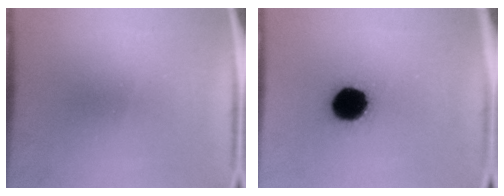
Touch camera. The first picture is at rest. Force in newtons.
{"total": 12.8}